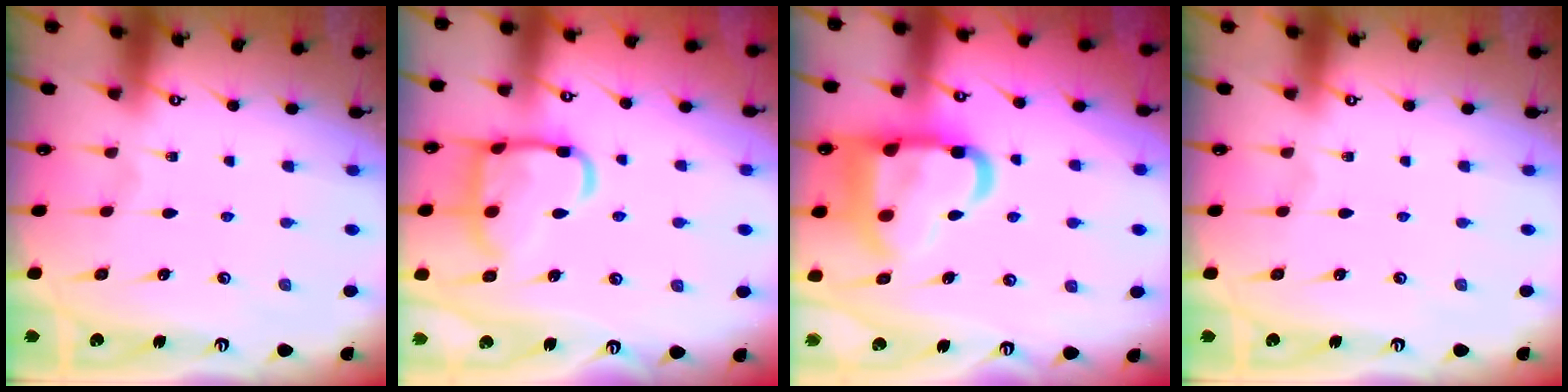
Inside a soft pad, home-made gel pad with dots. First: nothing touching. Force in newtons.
{"total": 15.5, "press": 15.4, "slide": 1.3}
{"total": 18.6, "press": 18.4, "slide": 2.1}
{"total": 0.0}